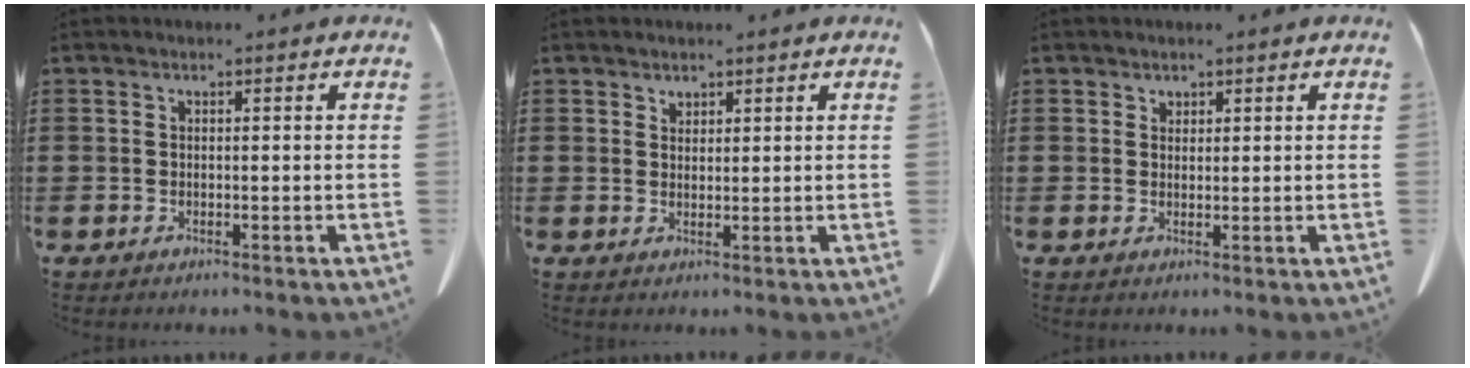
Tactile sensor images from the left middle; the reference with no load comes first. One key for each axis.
{"total": 1.8, "fx": 1.6, "fy": 0.9, "fz": -0.1, "tx": 0.007, "ty": -0.001, "tz": 0.031}
{"total": 1.3, "fx": 1.1, "fy": 0.7, "fz": -0.1, "tx": -0.002, "ty": 0.001, "tz": 0.021}